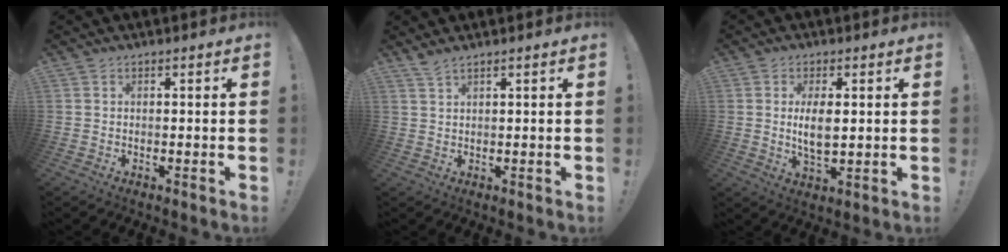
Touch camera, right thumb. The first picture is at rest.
{"total": 2.2, "force": [1.9, 0.2, 1.1], "torque": [-0.028, -0.009, 0.035]}
{"total": 6.4, "force": [0.8, 2.7, 5.7], "torque": [-0.101, -0.011, 0.008]}